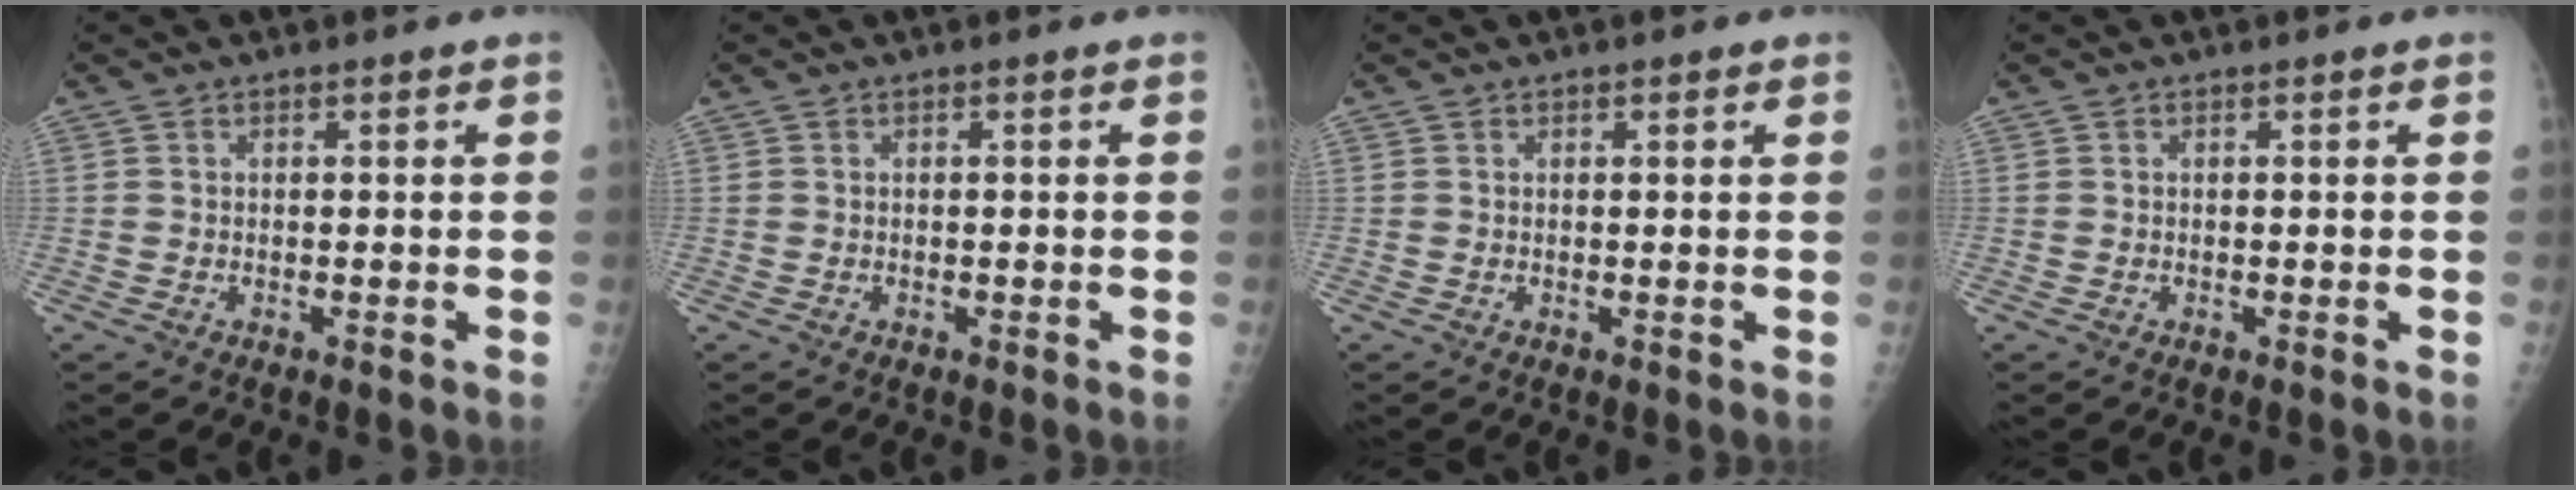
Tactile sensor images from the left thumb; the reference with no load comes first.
{"total": 0.0}
{"total": 0.5, "force": [0.4, 0.2, 0.1], "torque": [-0.001, -0.003, 0.005]}
{"total": 0.0}